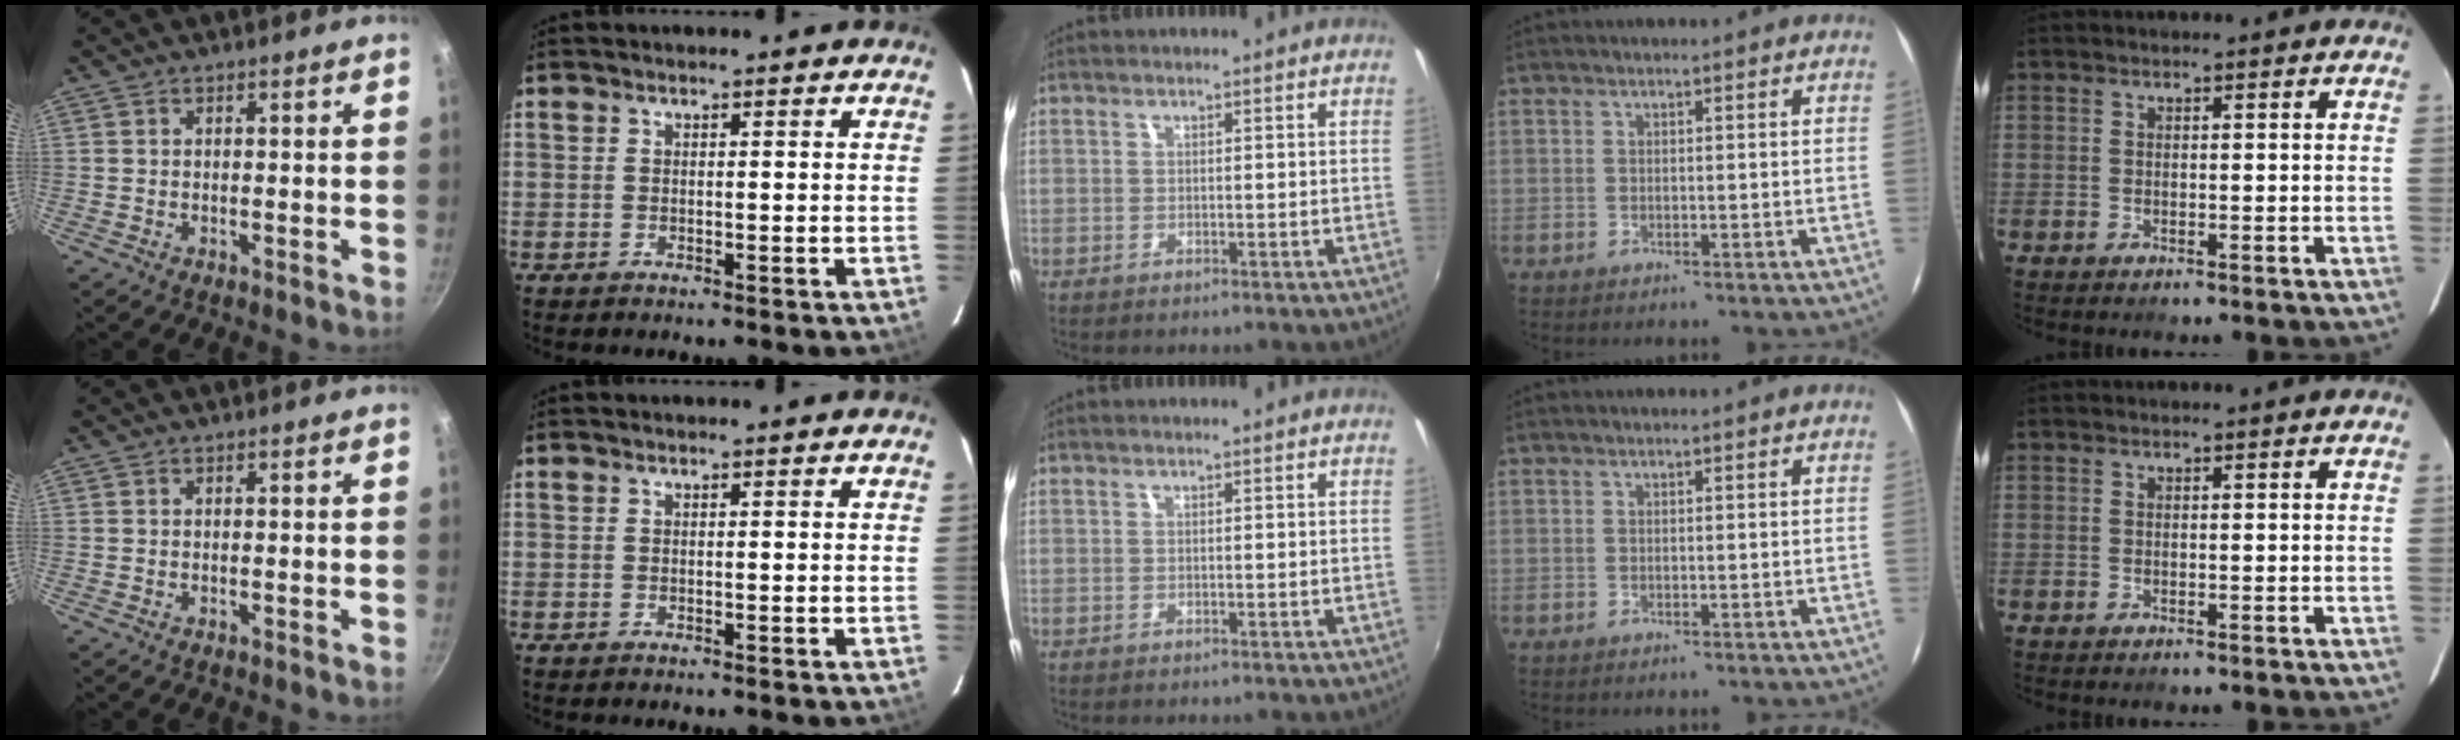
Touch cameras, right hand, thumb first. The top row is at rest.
{}